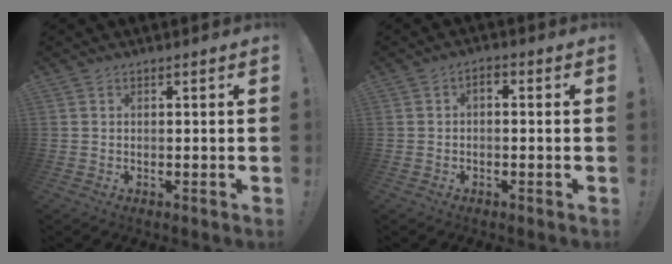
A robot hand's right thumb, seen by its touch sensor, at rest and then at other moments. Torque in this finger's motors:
{"motor_torque": [0.18, 0.11, 0.23, -0.07, 0.01]}